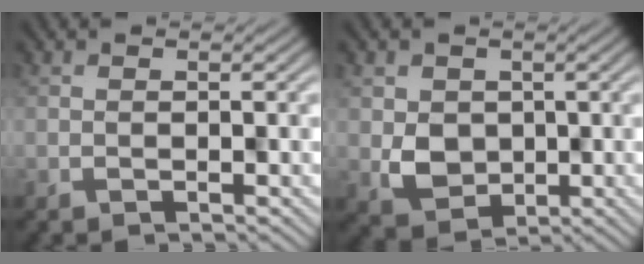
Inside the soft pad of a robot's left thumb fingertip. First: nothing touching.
{"total": 4.0, "force": [0.6, 3.5, 1.7], "torque": [-0.042, -0.011, 0.013]}